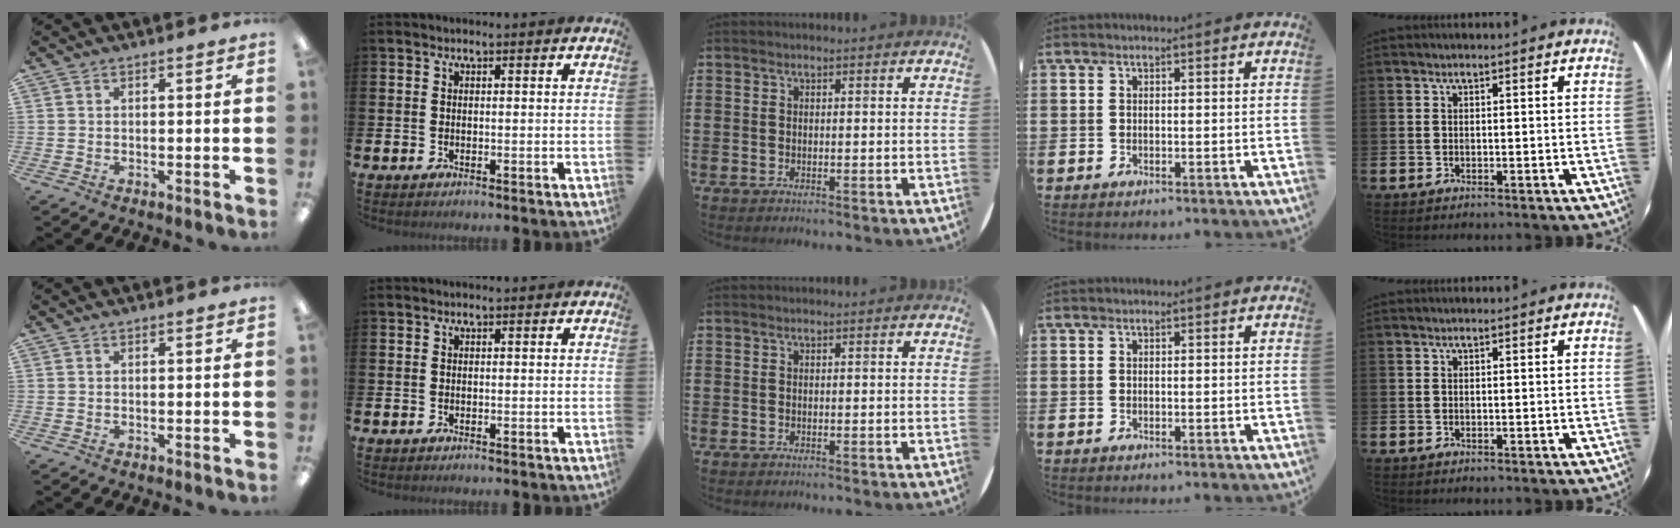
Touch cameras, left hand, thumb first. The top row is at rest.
{}